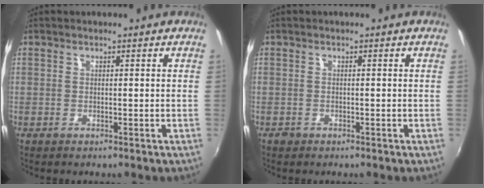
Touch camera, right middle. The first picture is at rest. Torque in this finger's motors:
{"motor_torque": [0.22, -0.22, 0.00, 0.00]}